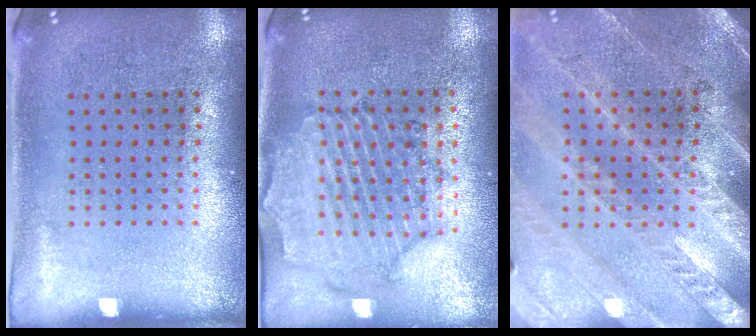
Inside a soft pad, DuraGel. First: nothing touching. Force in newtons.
{"total": 1.0, "press": 1.0, "slide": 0.3}
{"total": 2.9, "press": 2.6, "slide": 1.1}